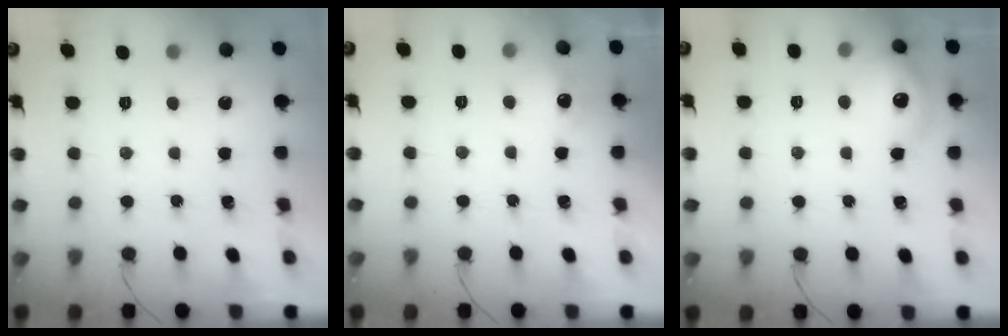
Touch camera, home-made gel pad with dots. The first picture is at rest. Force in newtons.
{"total": 6.3, "press": 6.2, "slide": 1.2}
{"total": 12.6, "press": 12.6, "slide": 0.9}